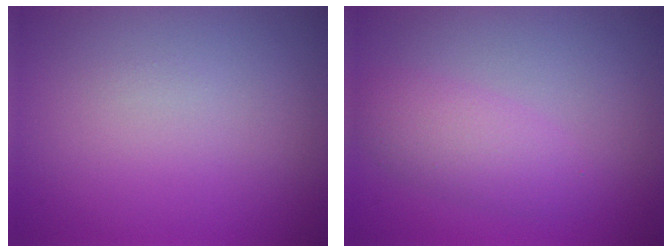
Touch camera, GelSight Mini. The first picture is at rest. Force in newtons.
{"total": 2.9, "press": 2.8, "slide": 0.2}